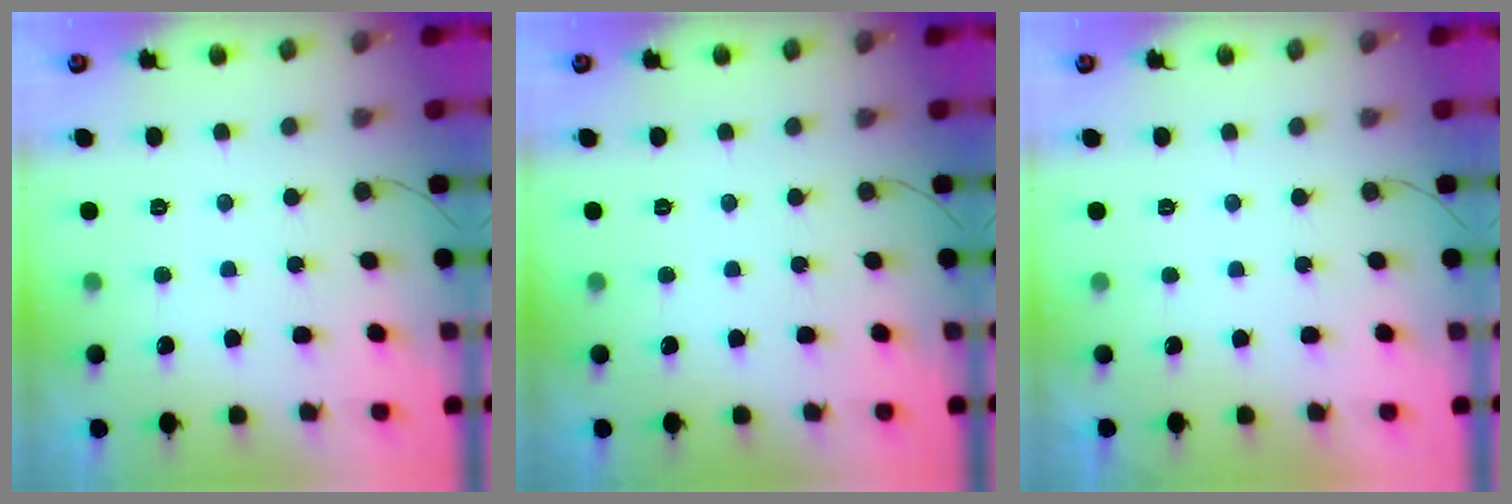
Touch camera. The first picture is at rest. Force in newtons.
{"total": 0.0}
{"total": 2.3, "press": 2.3, "slide": 0.3}